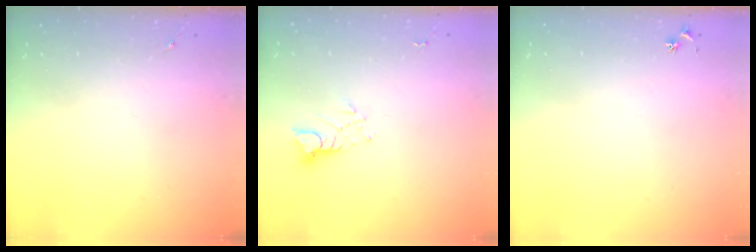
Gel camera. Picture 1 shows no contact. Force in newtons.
{"total": 5.1, "press": 5.0, "slide": 0.3}
{"total": 2.5, "press": 2.5, "slide": 0.3}